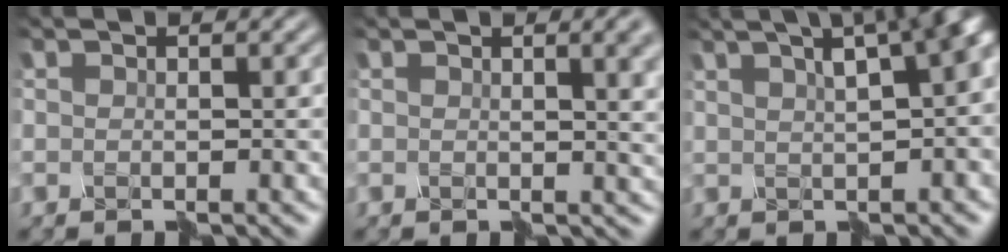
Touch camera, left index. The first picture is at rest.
{"total": 6.9, "force": [1.9, 3.4, 5.7], "torque": [-0.028, 0.020, 0.015]}
{"total": 13.4, "force": [5.4, 6.4, 10.4], "torque": [-0.085, 0.066, 0.064]}